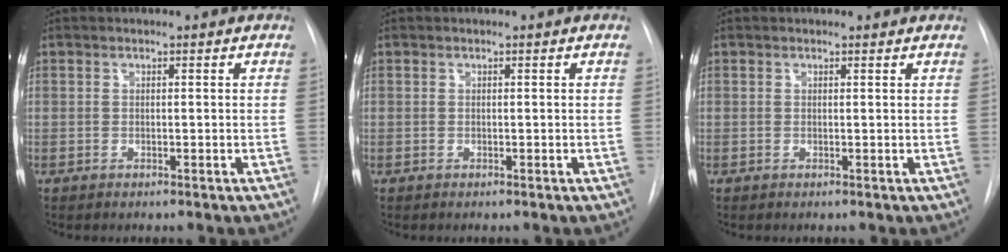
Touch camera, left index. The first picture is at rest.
{"total": 0.0}
{"total": 0.8, "force": [0.8, 0.3, 0.0], "torque": [-0.006, 0.001, 0.006]}